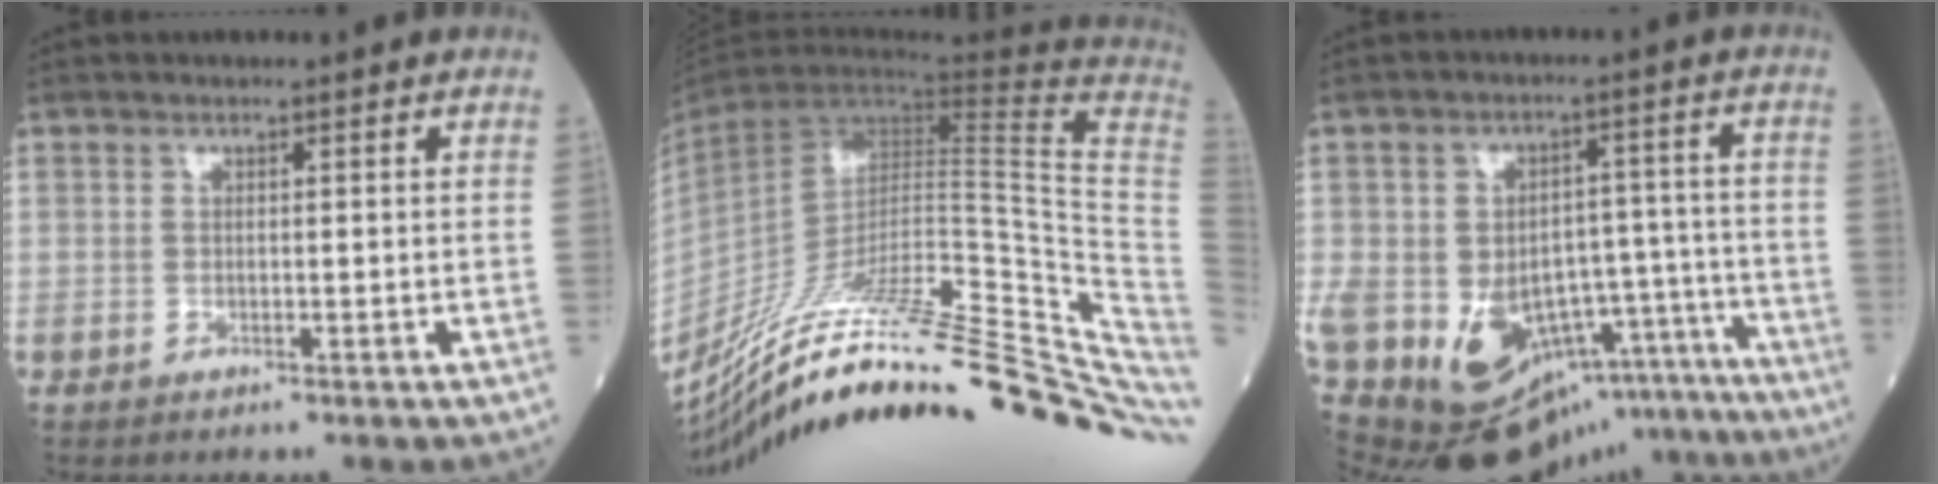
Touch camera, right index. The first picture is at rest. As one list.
[{"total": 37.3, "force": [-28.6, 4.0, 23.6], "torque": [-0.243, -0.026, -0.412]}, {"total": 26.5, "force": [-17.0, 14.8, 13.9], "torque": [-0.263, 0.026, -0.213]}]